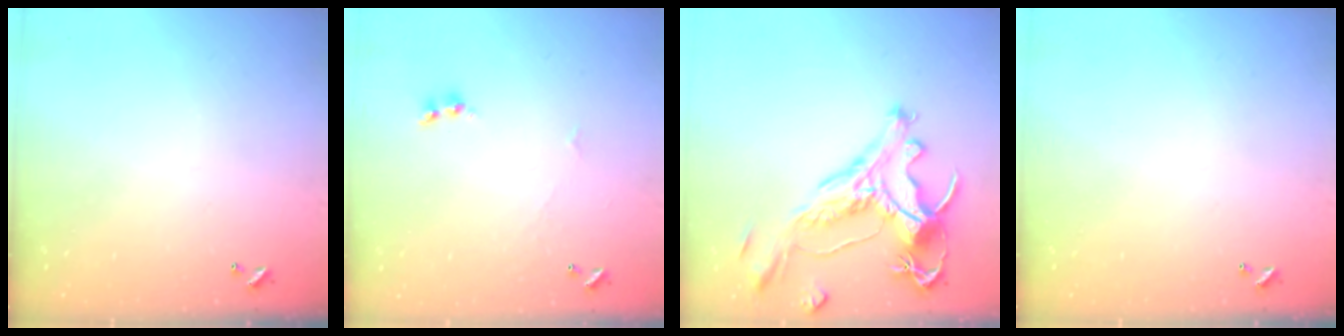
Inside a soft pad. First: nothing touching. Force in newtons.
{"total": 1.6, "press": 1.6, "slide": 0.2}
{"total": 2.1, "press": 1.6, "slide": 1.3}
{"total": 0.0}